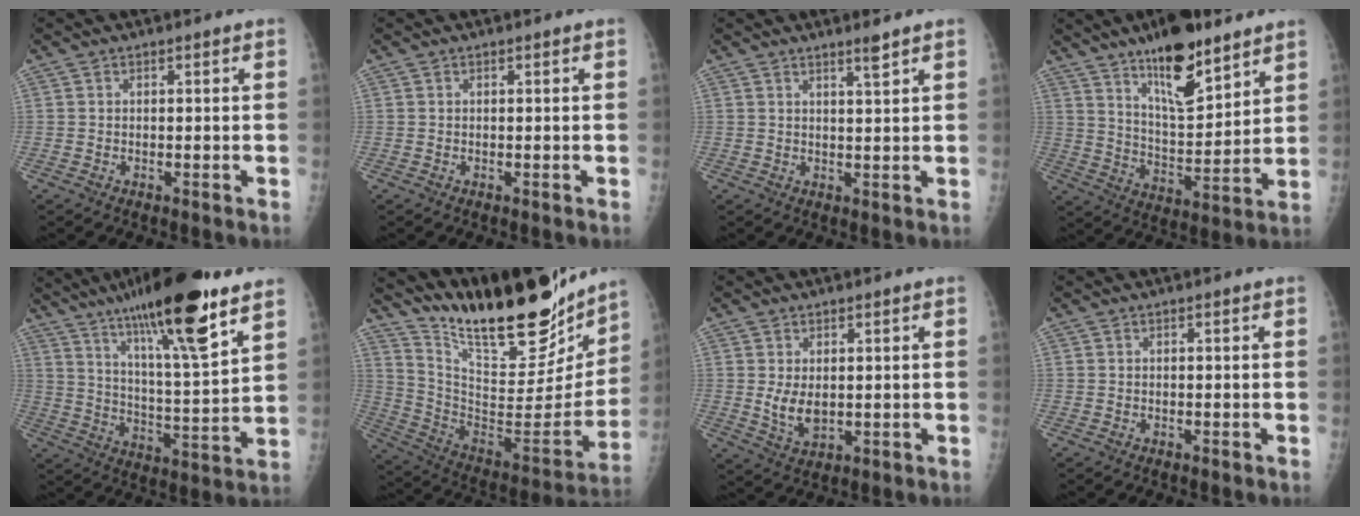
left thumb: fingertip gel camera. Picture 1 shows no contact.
{"total": 0.0}
{"total": 2.3, "force": [1.8, -0.2, 1.3], "torque": [-0.022, -0.019, 0.033]}
{"total": 15.5, "force": [10.4, 5.1, 10.2], "torque": [-0.140, -0.069, 0.182]}
{"total": 20.9, "force": [13.6, 3.2, 15.6], "torque": [-0.245, -0.056, 0.224]}
{"total": 29.4, "force": [23.1, 9.0, 15.9], "torque": [-0.227, -0.097, 0.360]}
{"total": 4.9, "force": [0.6, 3.0, 3.7], "torque": [-0.059, -0.015, 0.022]}
{"total": 0.0}